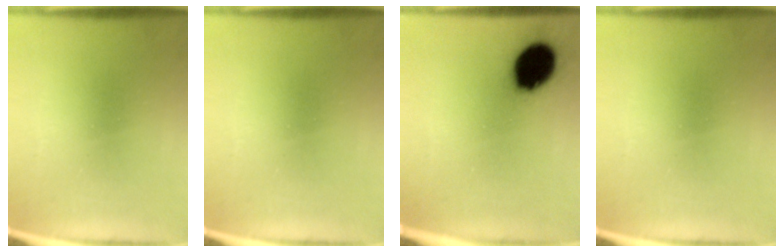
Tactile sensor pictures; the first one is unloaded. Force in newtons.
{"total": 0.0}
{"total": 13.6}
{"total": 0.0}